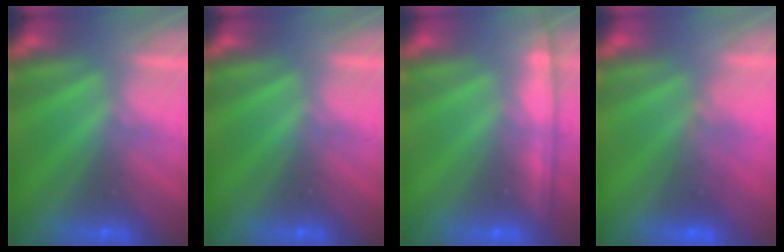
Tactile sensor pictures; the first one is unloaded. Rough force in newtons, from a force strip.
{"total": 0.0}
{"total": 1.0}
{"total": 2.9}